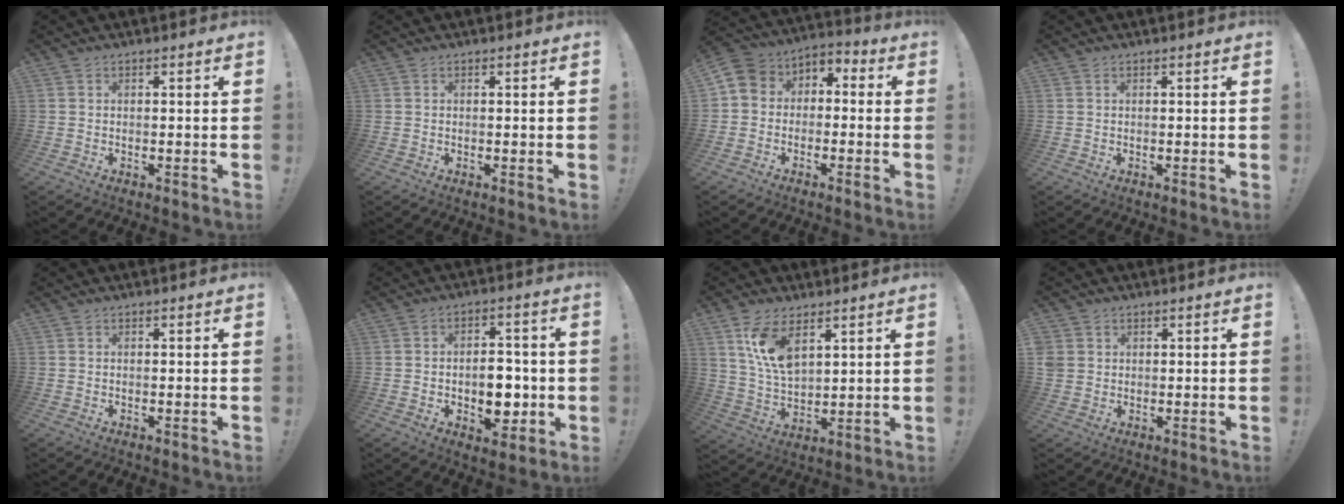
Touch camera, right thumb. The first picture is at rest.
{"total": 0.0}
{"total": 5.8, "force": [-3.7, 4.1, 1.7], "torque": [-0.032, 0.023, -0.069]}
{"total": 0.0}
{"total": 0.0}
{"total": 10.6, "force": [-2.6, 7.3, 7.2], "torque": [-0.098, 0.024, -0.036]}
{"total": 11.1, "force": [6.2, 5.5, 7.4], "torque": [-0.138, -0.028, 0.115]}
{"total": 2.8, "force": [1.1, 2.5, 0.6], "torque": [-0.008, -0.003, 0.022]}